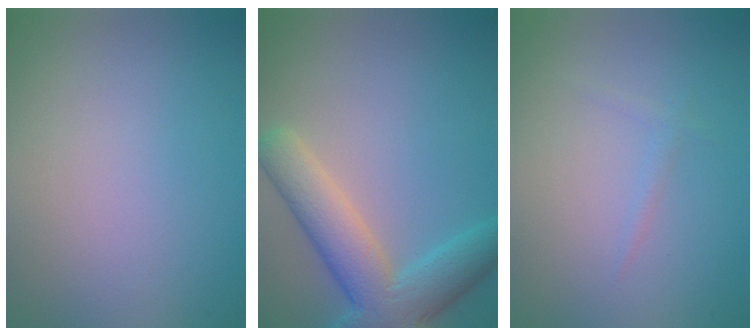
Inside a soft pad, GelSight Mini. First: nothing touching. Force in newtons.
{"total": 6.8, "press": 6.8, "slide": 0.4}
{"total": 0.8, "press": 0.8, "slide": 0.0}